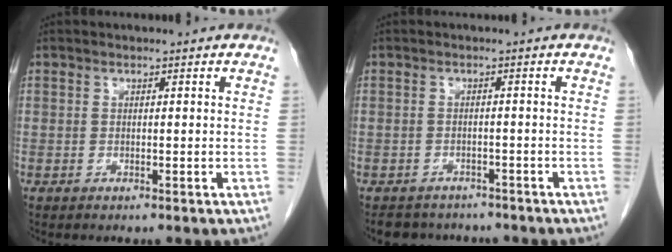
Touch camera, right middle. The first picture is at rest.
{"total": 5.7, "force": [-5.2, 2.4, 0.6], "torque": [-0.007, 0.001, -0.067]}